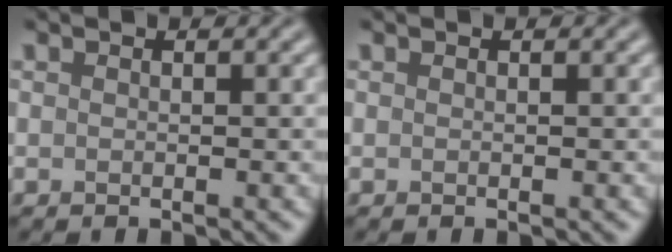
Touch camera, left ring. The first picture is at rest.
{"total": 0.0}